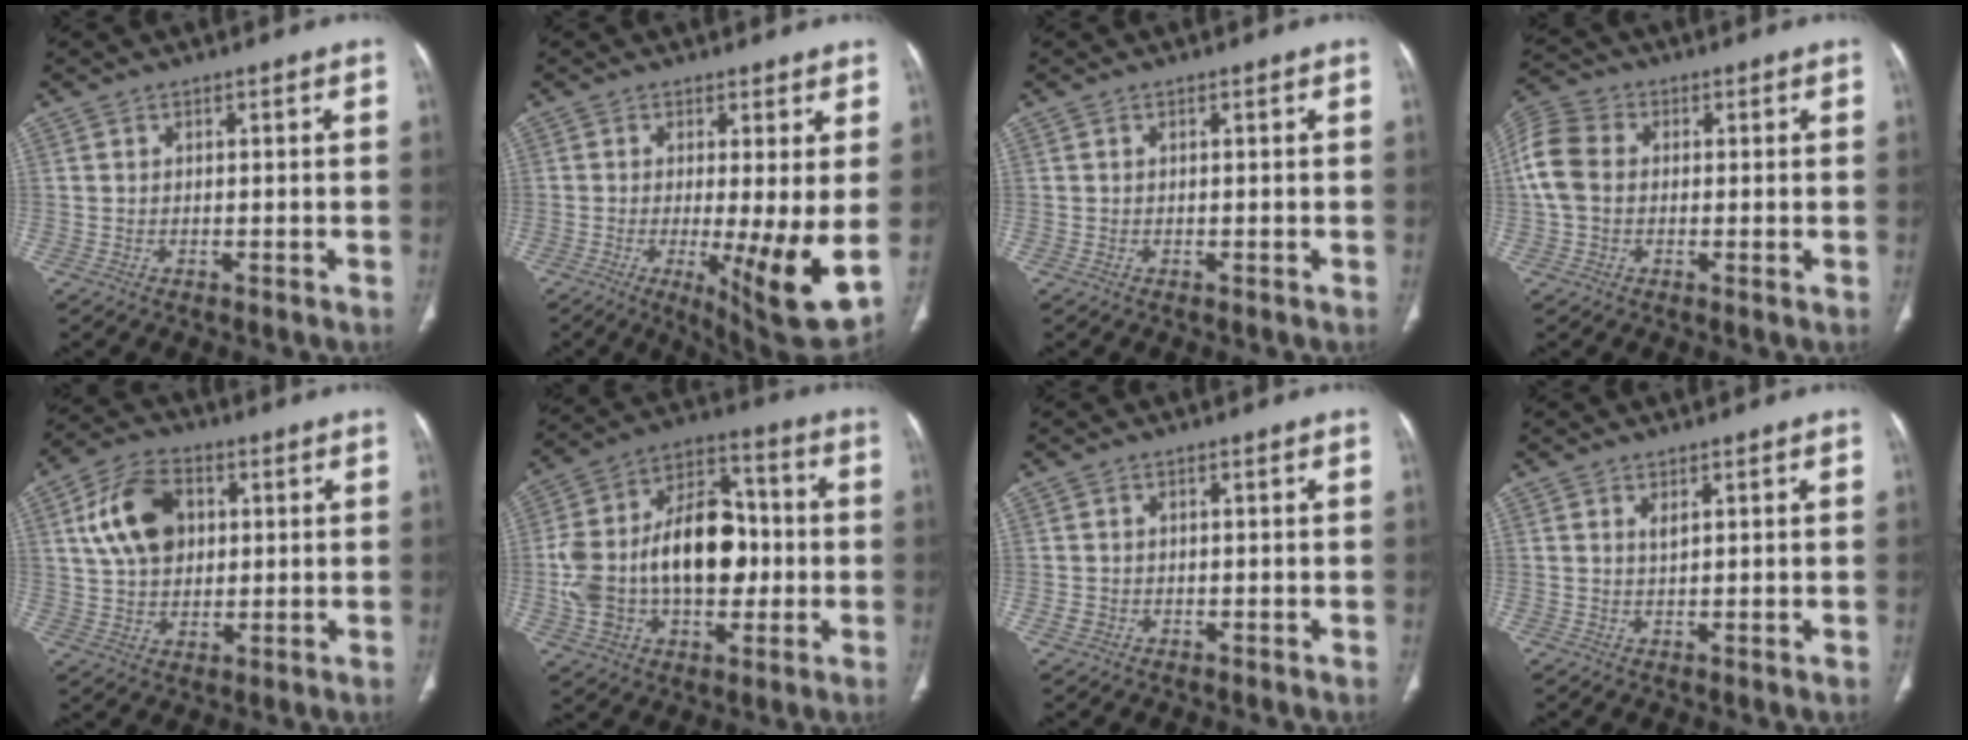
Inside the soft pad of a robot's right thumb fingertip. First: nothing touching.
{"total": 12.2, "force": [-1.4, 2.3, 11.9], "torque": [-0.182, -0.036, -0.018]}
{"total": 0.0}
{"total": 8.4, "force": [0.5, 6.2, 5.6], "torque": [-0.123, 0.020, 0.001]}
{"total": 12.3, "force": [3.2, 8.5, 8.2], "torque": [-0.130, 0.004, 0.056]}
{"total": 23.6, "force": [-1.1, 15.0, 18.3], "torque": [-0.309, 0.040, -0.007]}
{"total": 1.2, "force": [-0.4, 1.1, 0.4], "torque": [-0.009, 0.002, -0.006]}
{"total": 1.0, "force": [0.8, 0.1, 0.6], "torque": [-0.009, -0.006, 0.013]}